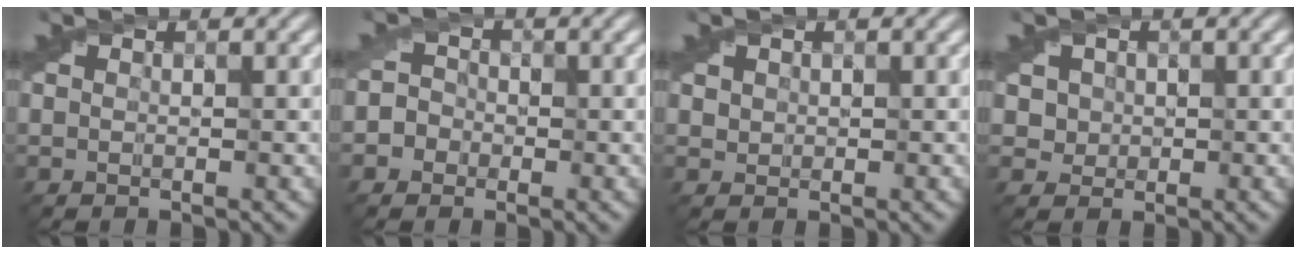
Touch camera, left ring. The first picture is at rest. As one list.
[{"total": 3.1, "force": [-0.9, 2.9, 0.7], "torque": [0.020, 0.018, -0.047]}, {"total": 1.0, "force": [0.2, 0.9, 0.5], "torque": [-0.011, -0.002, 0.006]}, {"total": 3.9, "force": [1.0, 3.2, 1.9], "torque": [-0.053, 0.005, 0.027]}]